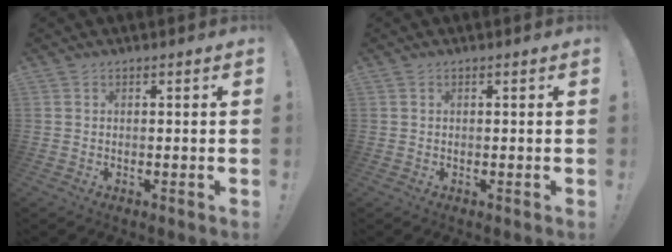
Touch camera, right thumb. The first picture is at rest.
{"total": 0.0}